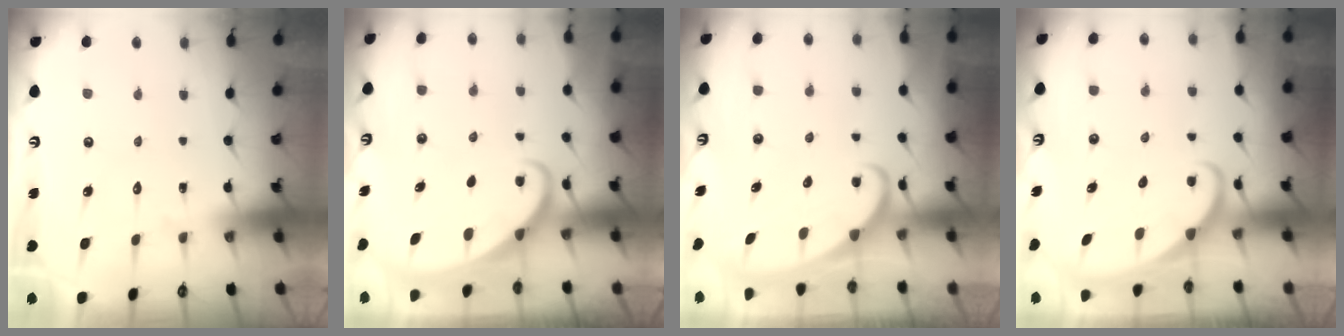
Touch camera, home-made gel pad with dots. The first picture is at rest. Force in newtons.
{"total": 2.0, "press": 2.0, "slide": 0.2}
{"total": 2.3, "press": 2.3, "slide": 0.3}
{"total": 1.6, "press": 1.6, "slide": 0.0}